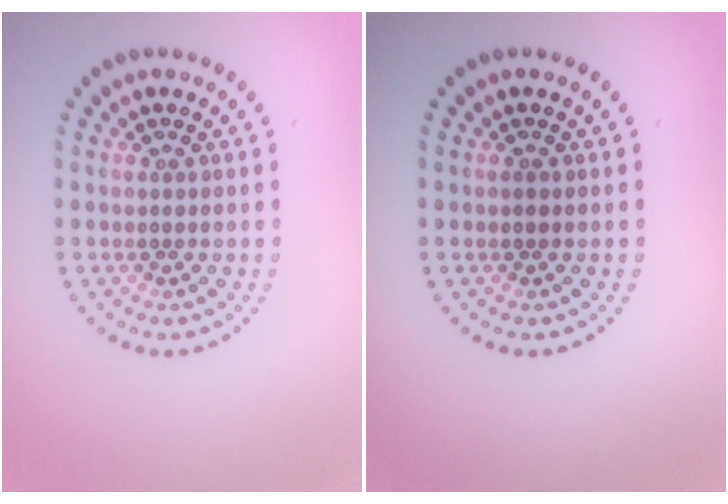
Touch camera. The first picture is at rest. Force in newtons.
{"total": 0.6, "press": 0.6, "slide": 0.1}